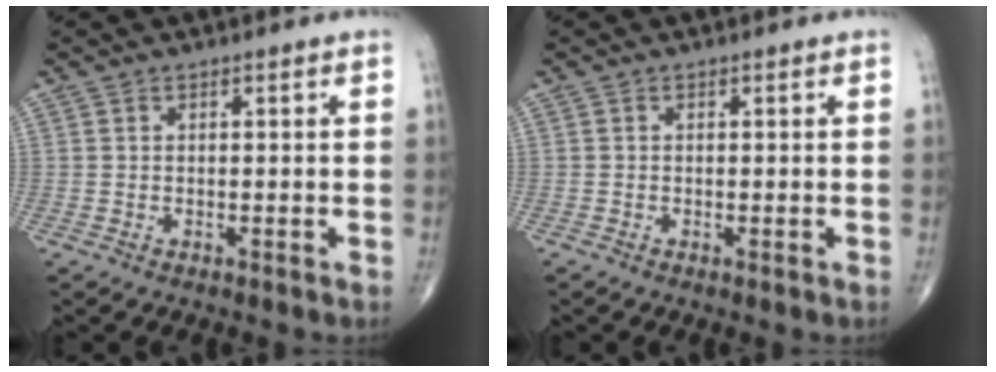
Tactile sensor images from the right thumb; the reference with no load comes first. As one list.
[{"total": 0.0}]